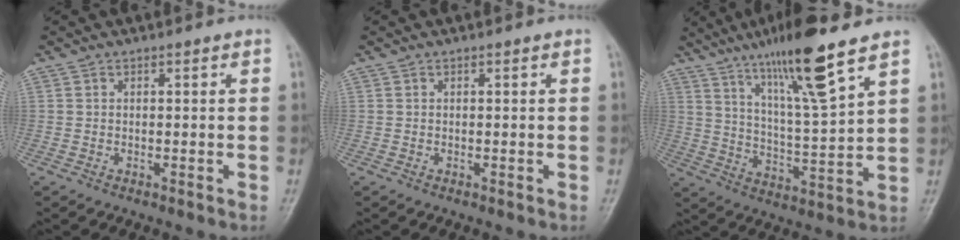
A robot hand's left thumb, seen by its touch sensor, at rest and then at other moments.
{"total": 0.0}
{"total": 15.5, "force": [10.1, 1.4, 11.7], "torque": [-0.202, -0.053, 0.181]}